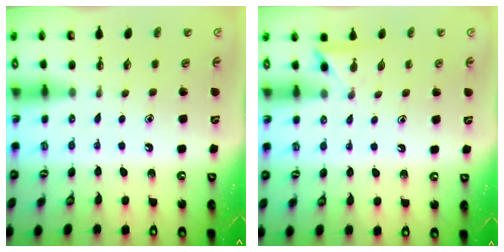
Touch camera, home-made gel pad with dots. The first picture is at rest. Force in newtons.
{"total": 3.6, "press": 3.5, "slide": 0.4}